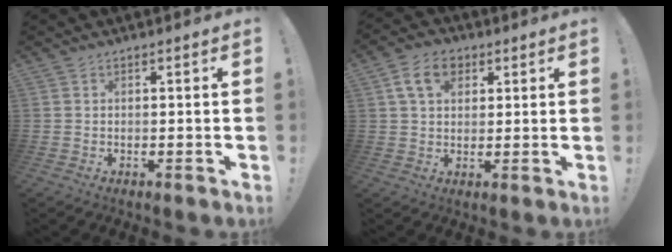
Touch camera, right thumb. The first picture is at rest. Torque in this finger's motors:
{"motor_torque": [0.62, 1.61, 0.56, 0.22, 0.10]}